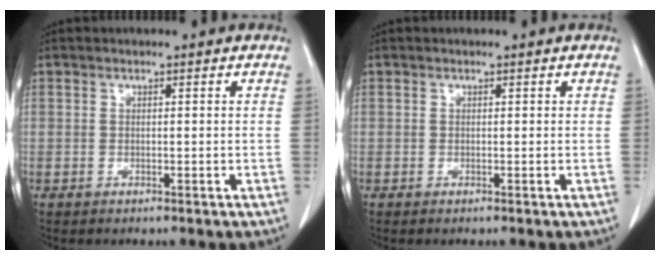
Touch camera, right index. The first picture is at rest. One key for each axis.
{"total": 0.0}